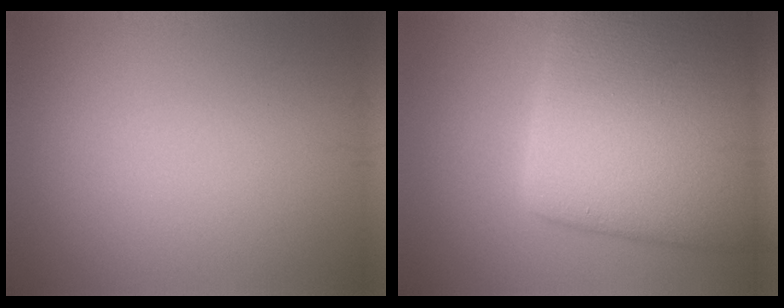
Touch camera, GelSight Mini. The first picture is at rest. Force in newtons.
{"total": 15.9, "press": 15.9, "slide": 0.8}